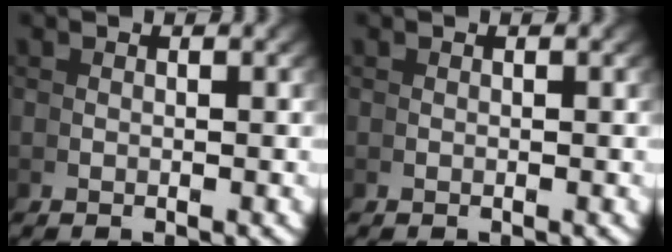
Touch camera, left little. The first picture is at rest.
{"total": 0.0}